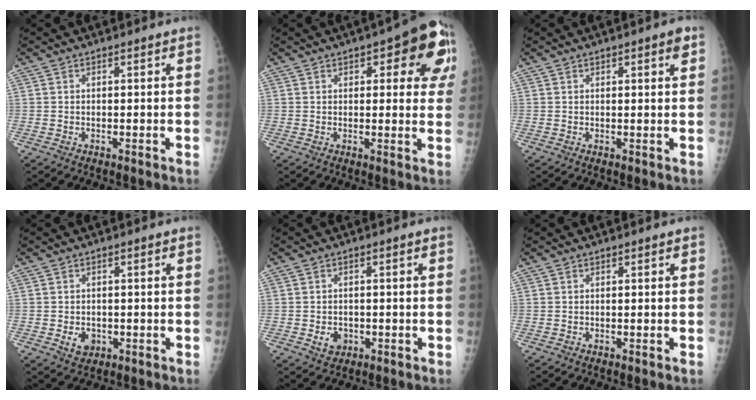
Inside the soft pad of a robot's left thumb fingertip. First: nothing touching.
{"total": 13.3, "force": [5.1, 5.5, 11.0], "torque": [-0.084, -0.004, 0.049]}
{"total": 2.5, "force": [1.3, 0.7, 2.0], "torque": [-0.020, -0.003, 0.015]}
{"total": 3.3, "force": [-0.9, 2.7, 1.7], "torque": [-0.014, 0.002, -0.005]}
{"total": 3.2, "force": [-0.9, 2.7, 1.5], "torque": [-0.011, 0.003, -0.007]}
{"total": 0.0}